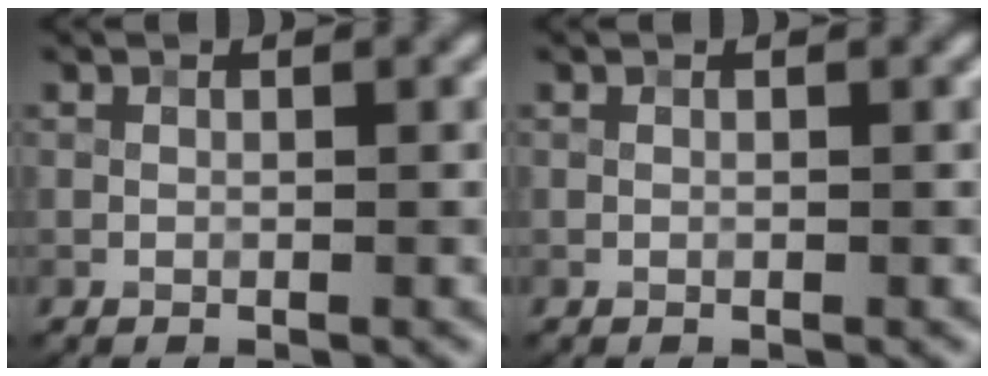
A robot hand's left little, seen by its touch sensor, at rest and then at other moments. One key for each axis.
{"total": 0.0}